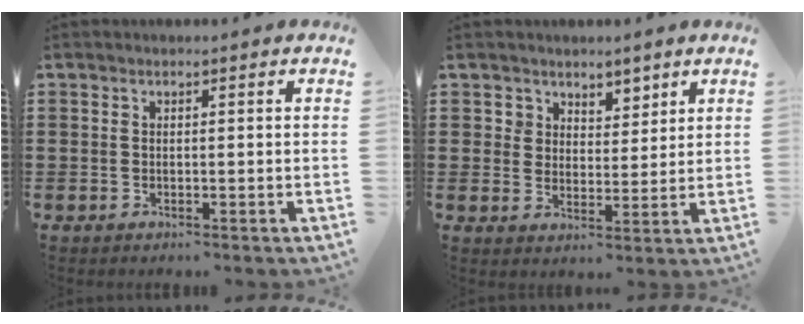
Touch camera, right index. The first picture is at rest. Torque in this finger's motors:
{"motor_torque": [-0.24, 0.40, 0.04, -0.01]}